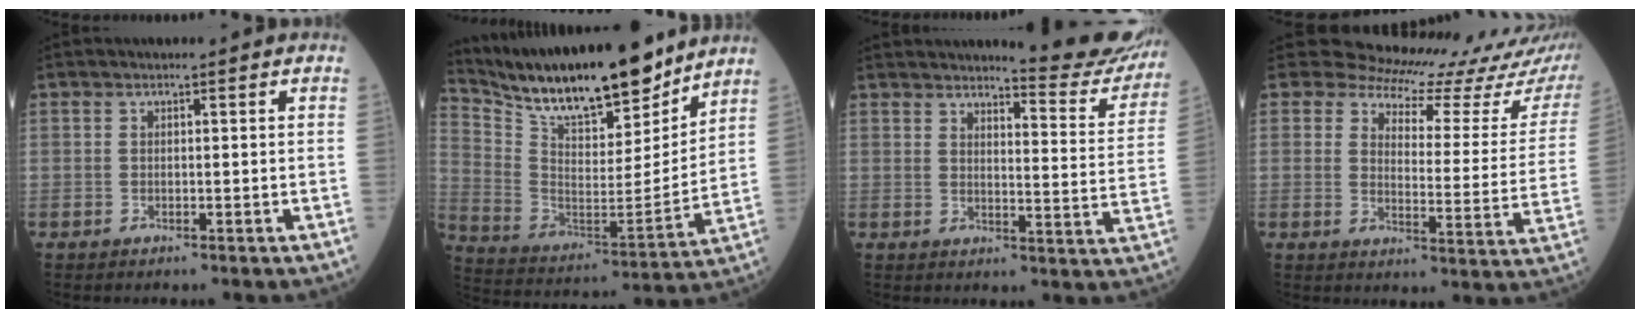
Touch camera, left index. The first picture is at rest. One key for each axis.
{"total": 21.3, "fx": 18.6, "fy": 3.9, "fz": 9.6, "tx": -0.182, "ty": -0.012, "tz": 0.316}
{"total": 14.0, "fx": 13.4, "fy": 0.9, "fz": 4.1, "tx": -0.040, "ty": -0.071, "tz": 0.146}
{"total": 16.9, "fx": 16.0, "fy": 4.2, "fz": 3.8, "tx": -0.032, "ty": -0.078, "tz": 0.157}